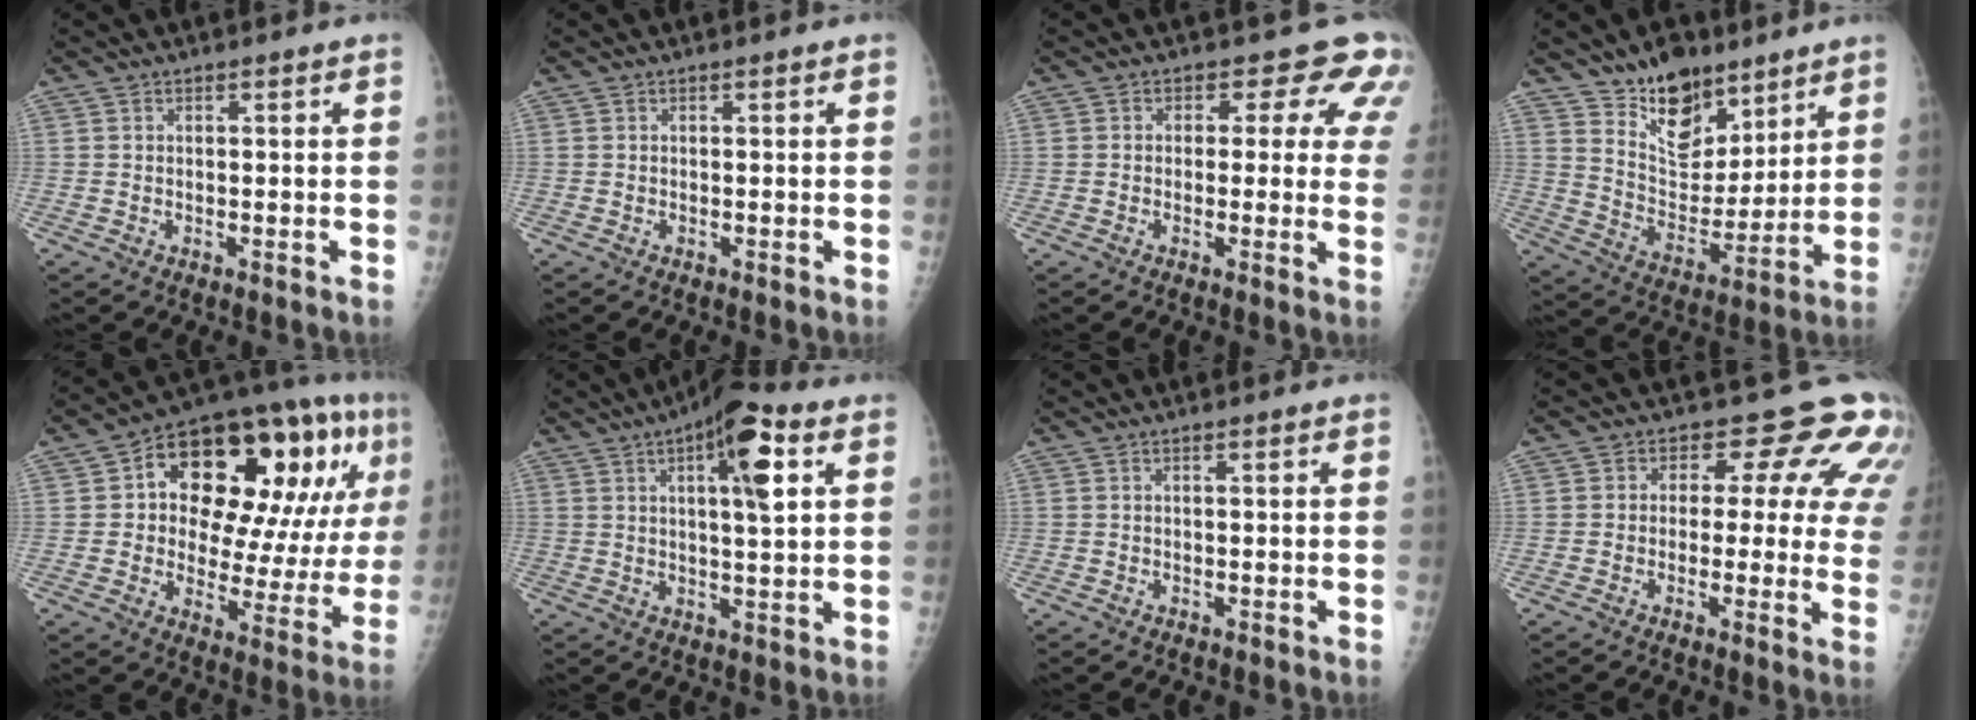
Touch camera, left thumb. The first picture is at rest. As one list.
[{"total": 0.0}, {"total": 8.3, "force": [5.3, 5.5, 3.2], "torque": [0.017, -0.014, 0.032]}, {"total": 14.3, "force": [10.3, 7.9, 5.9], "torque": [-0.048, -0.076, 0.187]}, {"total": 26.9, "force": [8.7, 12.1, 22.4], "torque": [-0.273, 0.021, 0.125]}, {"total": 11.2, "force": [4.4, 3.2, 9.8], "torque": [-0.138, -0.002, 0.062]}, {"total": 0.0}, {"total": 13.0, "force": [6.7, 7.5, 8.2], "torque": [-0.040, -0.020, 0.051]}]